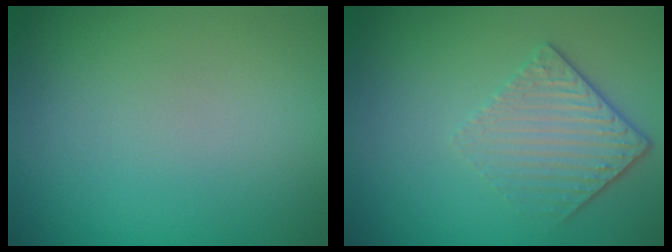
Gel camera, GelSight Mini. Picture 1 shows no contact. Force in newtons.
{"total": 4.2, "press": 2.8, "slide": 3.1}